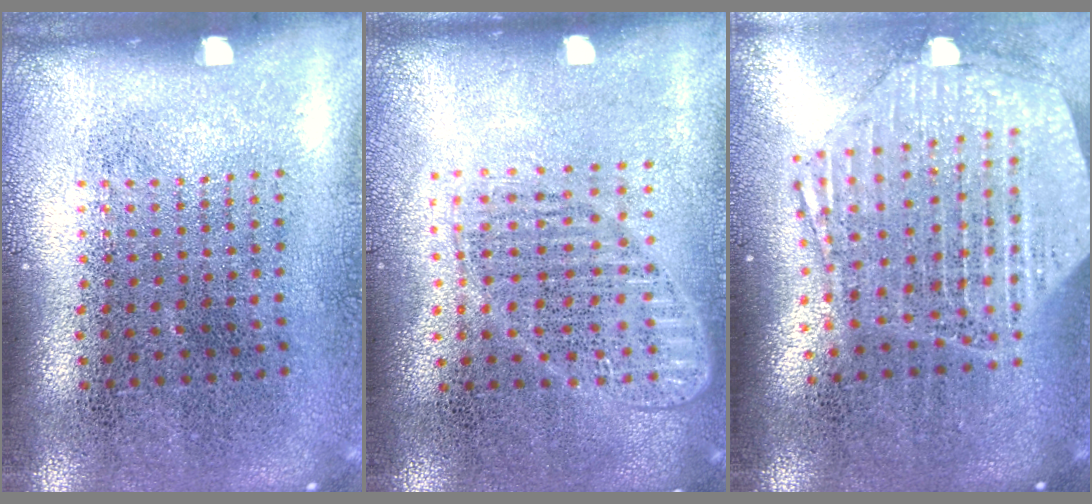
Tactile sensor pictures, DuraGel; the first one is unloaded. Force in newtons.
{"total": 1.5, "press": 1.3, "slide": 0.7}
{"total": 2.9, "press": 2.3, "slide": 1.7}